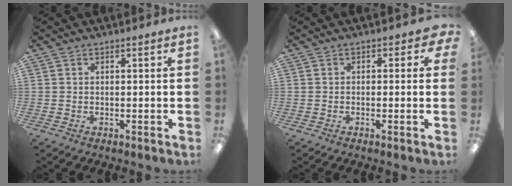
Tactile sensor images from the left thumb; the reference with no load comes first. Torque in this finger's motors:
{"motor_torque": [-0.01, 0.05, 0.01, 0.04, 0.00]}